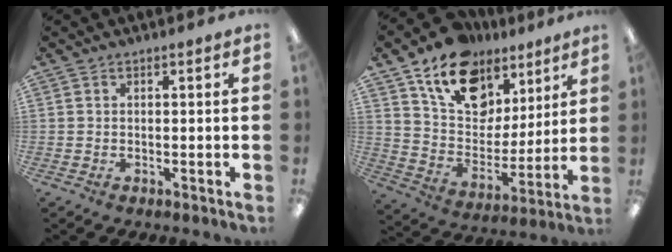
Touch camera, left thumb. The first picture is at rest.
{"total": 16.9, "force": [10.4, 11.2, 7.1], "torque": [-0.127, -0.051, 0.194]}